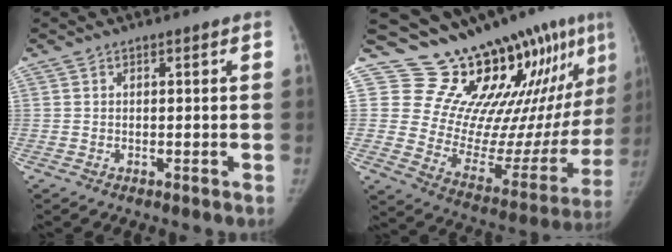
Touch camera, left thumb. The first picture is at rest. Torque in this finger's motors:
{"motor_torque": [0.32, 0.34, -0.29, -0.49, -0.18]}